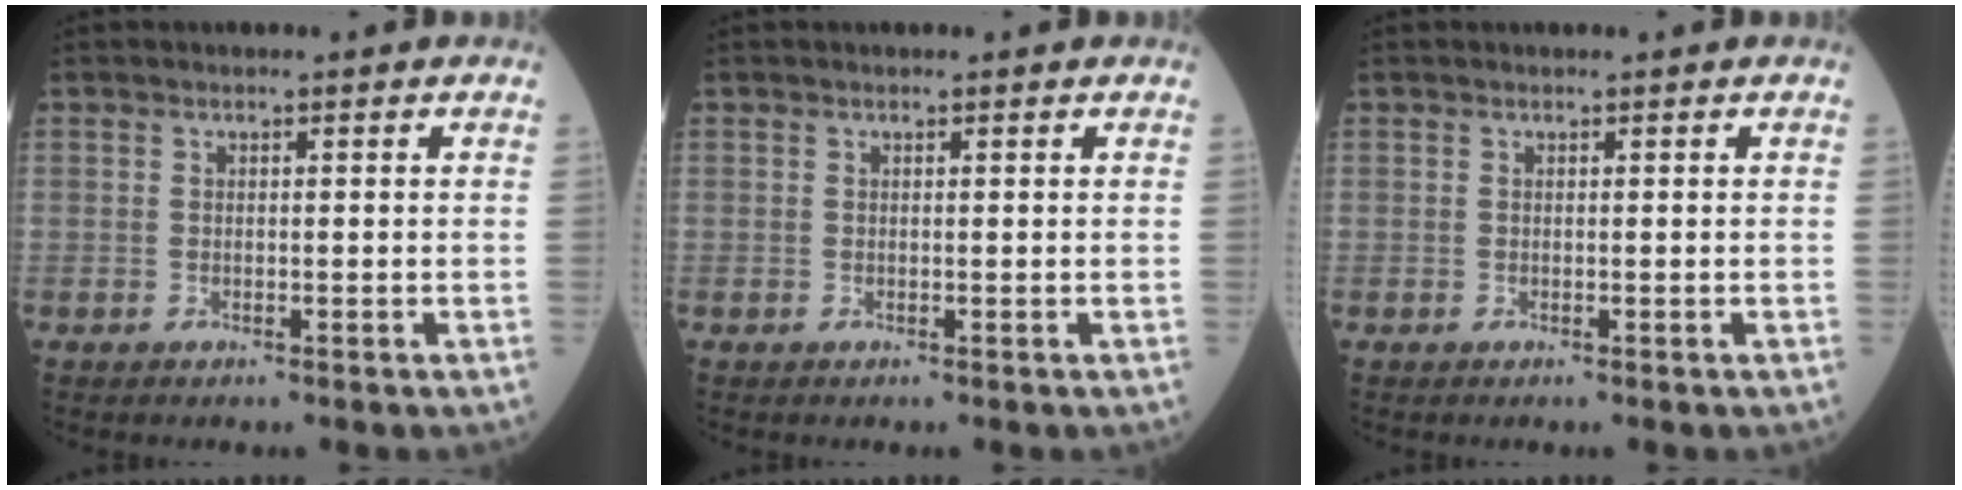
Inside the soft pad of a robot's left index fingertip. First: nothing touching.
{"total": 0.0}
{"total": 0.0}